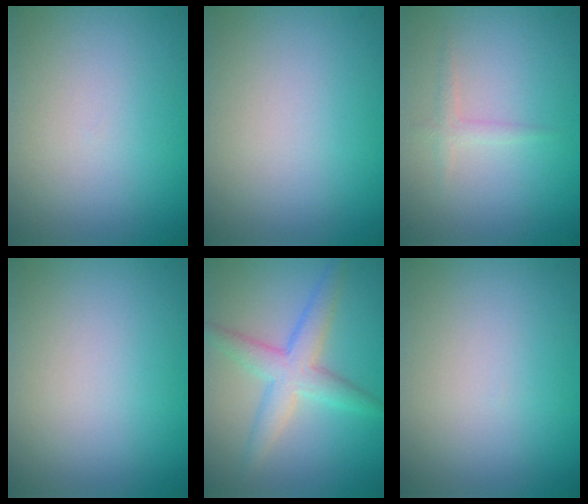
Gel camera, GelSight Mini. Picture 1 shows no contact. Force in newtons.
{"total": 0.0}
{"total": 1.1, "press": 1.1, "slide": 0.0}
{"total": 0.0}
{"total": 4.1, "press": 4.1, "slide": 0.1}
{"total": 0.0}